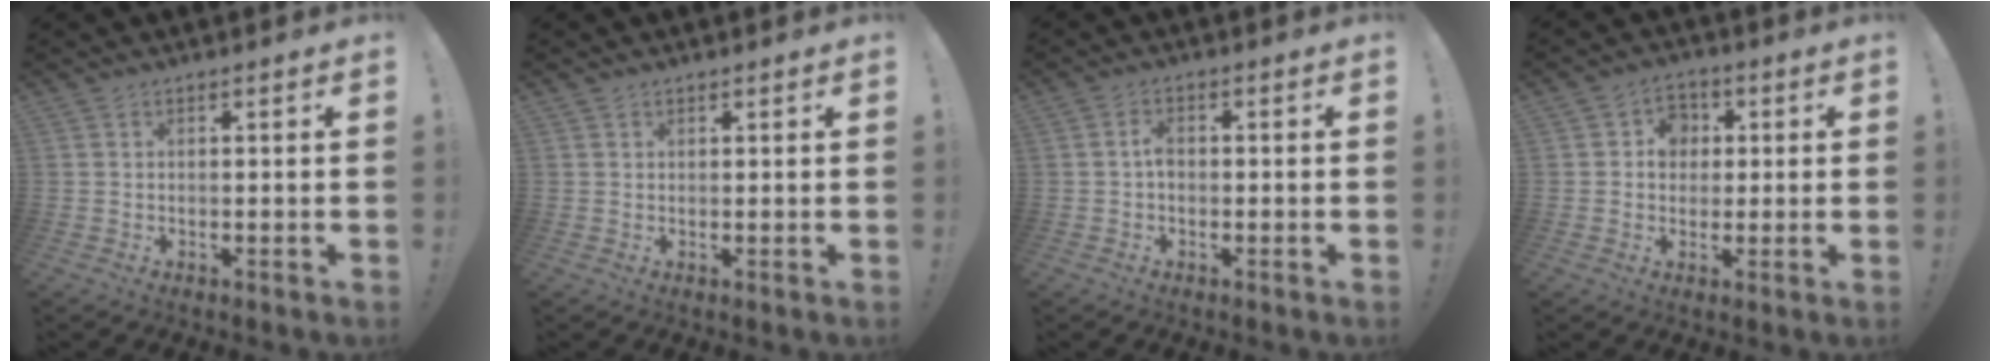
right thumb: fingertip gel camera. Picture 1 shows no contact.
{"total": 0.8, "force": [0.7, 0.3, 0.1], "torque": [0.006, -0.003, 0.012]}
{"total": 2.7, "force": [-0.5, 1.6, 2.1], "torque": [-0.041, 0.008, -0.009]}
{"total": 6.7, "force": [1.0, 6.1, 2.7], "torque": [-0.036, 0.004, 0.021]}